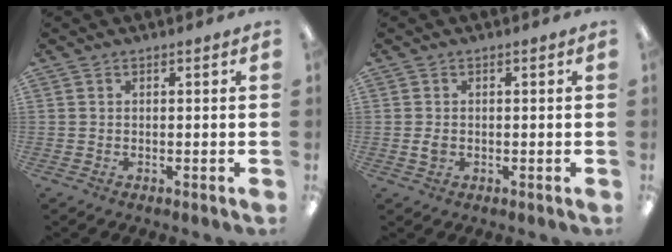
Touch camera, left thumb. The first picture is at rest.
{"total": 1.7, "force": [-0.1, 1.3, 1.2], "torque": [-0.014, 0.000, -0.004]}